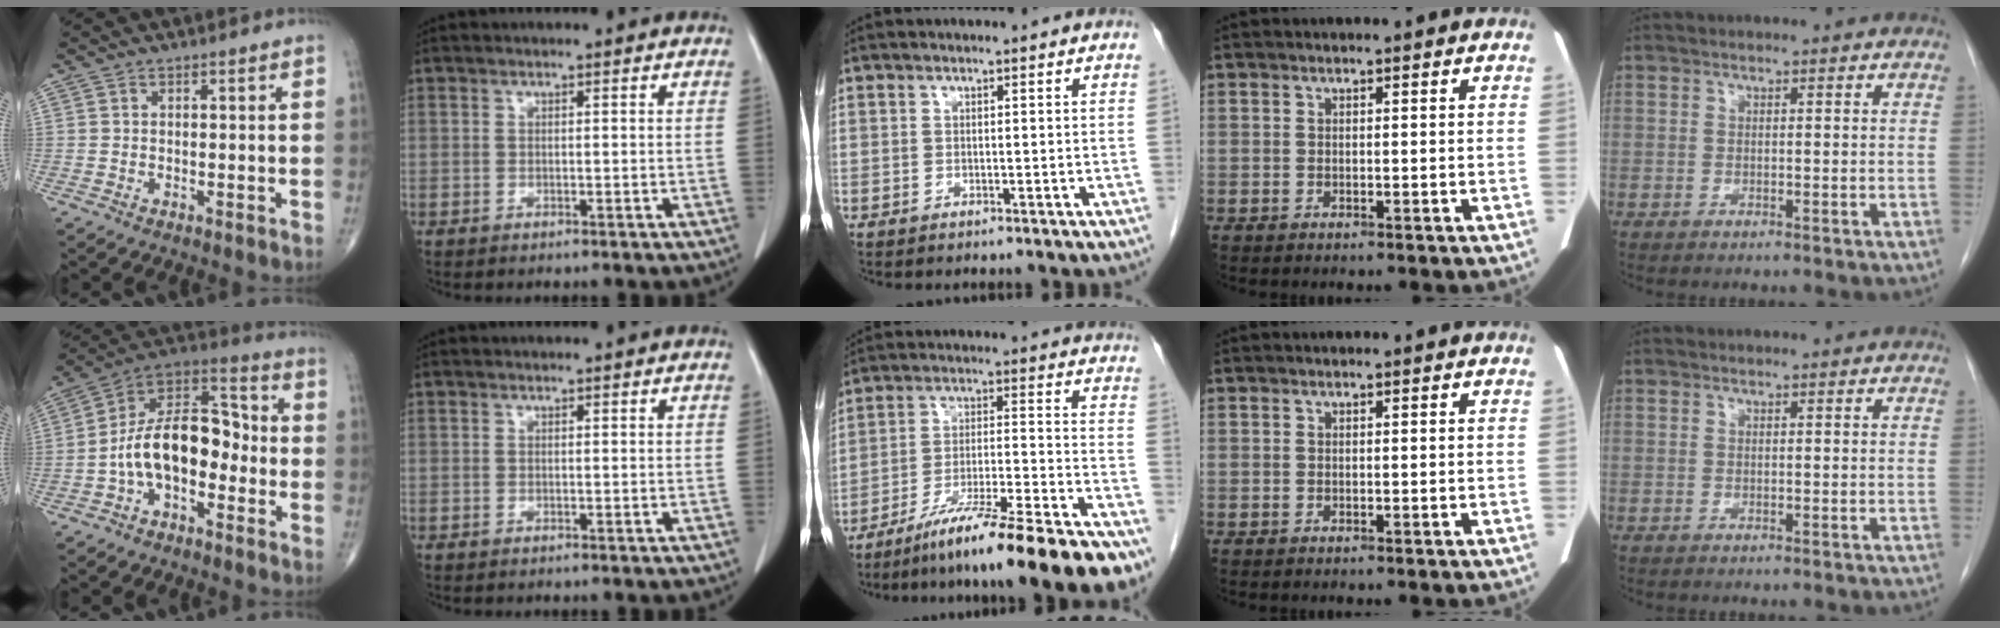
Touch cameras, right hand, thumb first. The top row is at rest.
{"thumb": {"total": 15.5, "force": [-3.4, 8.9, 12.2], "torque": [-0.187, 0.061, -0.070]}, "middle": {"total": 19.1, "force": [-14.9, 0.3, 12.0], "torque": [-0.157, -0.008, -0.244]}}